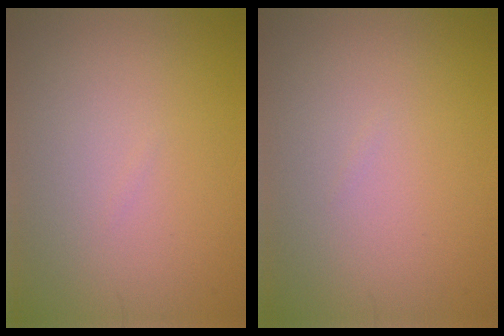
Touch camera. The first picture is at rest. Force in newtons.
{"total": 0.0}